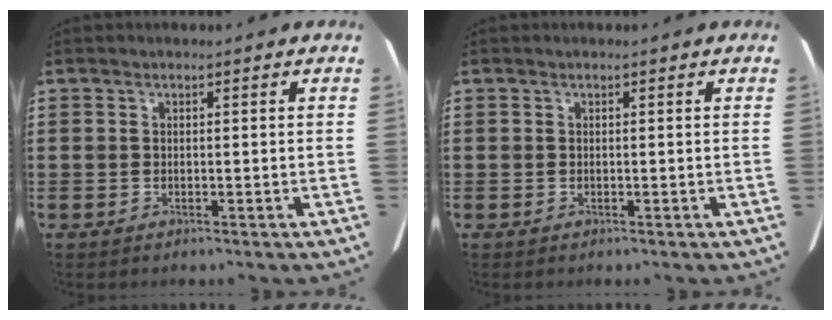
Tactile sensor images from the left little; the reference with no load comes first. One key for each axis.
{"total": 0.0}